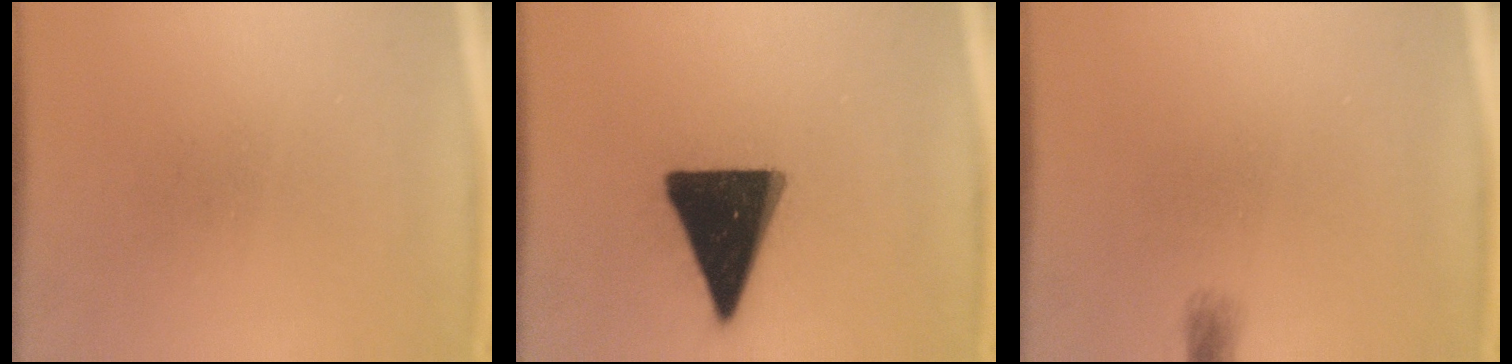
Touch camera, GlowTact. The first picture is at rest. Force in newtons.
{"total": 18.4}
{"total": 1.4}